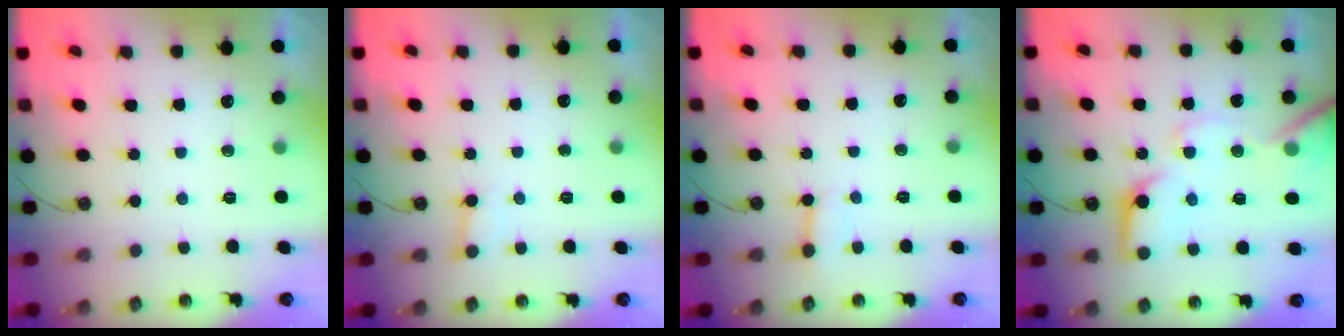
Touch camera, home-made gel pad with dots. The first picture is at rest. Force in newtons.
{"total": 4.0, "press": 4.0, "slide": 0.4}
{"total": 2.7, "press": 2.7, "slide": 0.3}
{"total": 16.8, "press": 16.7, "slide": 2.1}